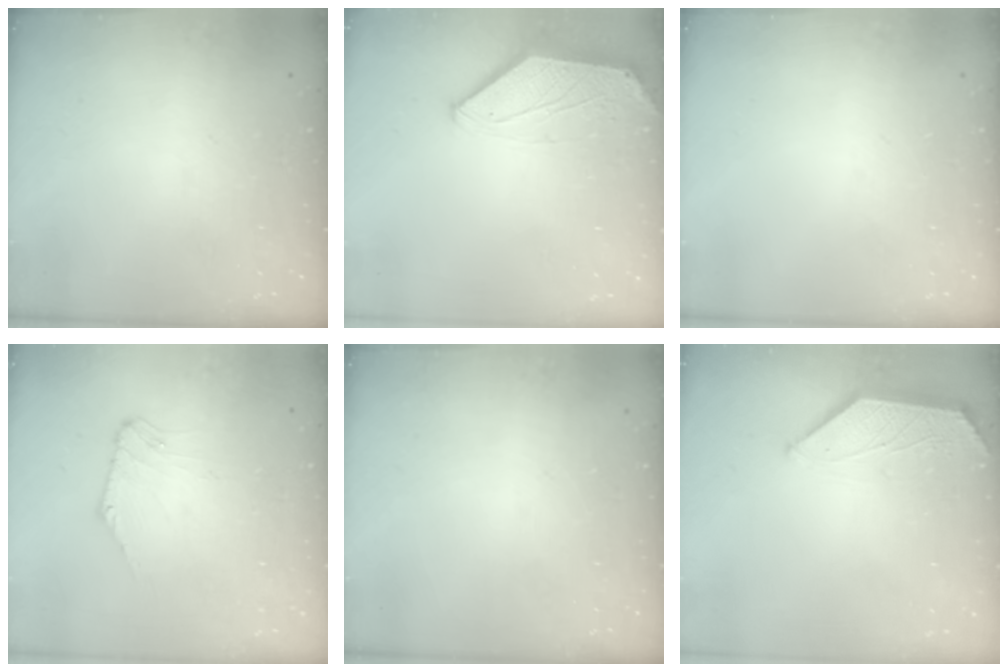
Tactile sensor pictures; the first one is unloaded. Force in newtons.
{"total": 0.8, "press": 0.7, "slide": 0.3}
{"total": 0.0}
{"total": 2.0, "press": 2.0, "slide": 0.5}
{"total": 0.0}
{"total": 1.2, "press": 1.1, "slide": 0.3}